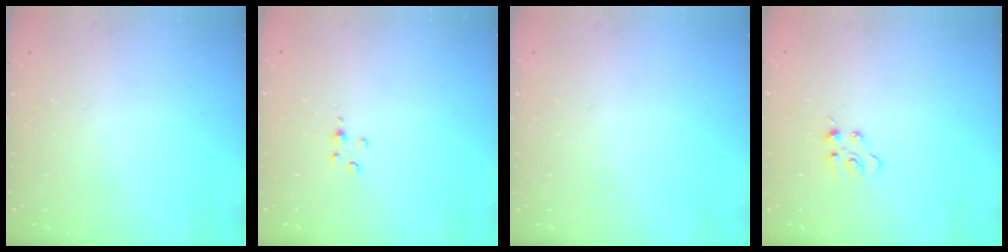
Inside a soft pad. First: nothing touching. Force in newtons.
{"total": 3.2, "press": 3.1, "slide": 0.5}
{"total": 0.0}
{"total": 3.4, "press": 3.4, "slide": 0.4}